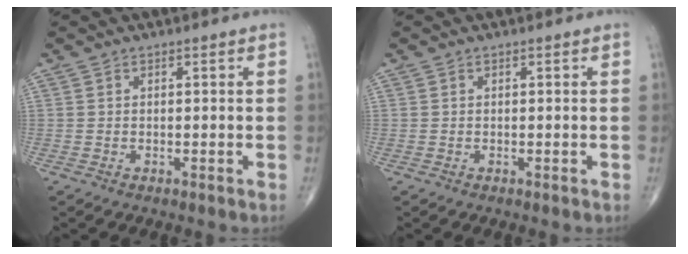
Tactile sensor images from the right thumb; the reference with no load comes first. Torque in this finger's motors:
{"motor_torque": [0.00, 0.00, 0.00, 0.00, 0.00]}